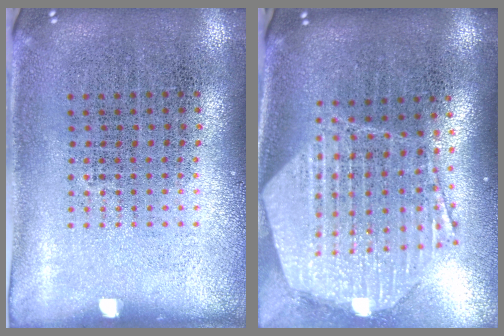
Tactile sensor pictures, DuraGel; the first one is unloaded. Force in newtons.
{"total": 2.5, "press": 2.1, "slide": 1.4}